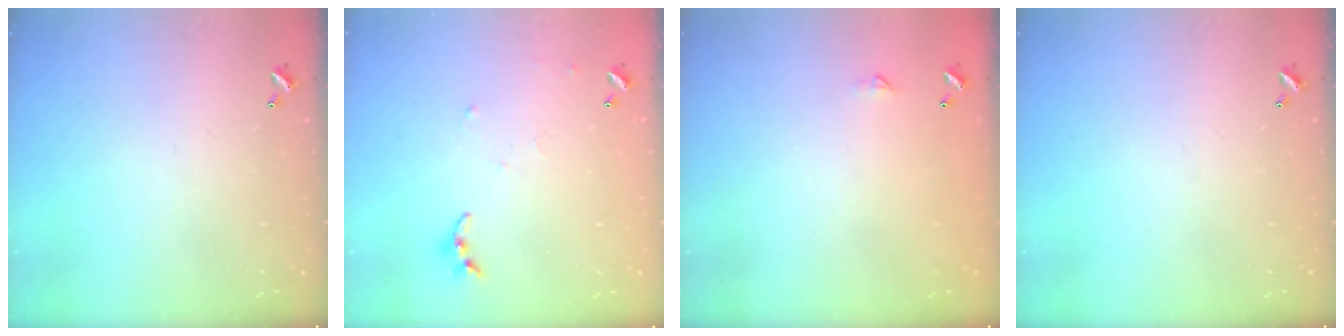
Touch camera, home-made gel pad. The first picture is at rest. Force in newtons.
{"total": 5.7, "press": 5.6, "slide": 0.6}
{"total": 2.3, "press": 2.3, "slide": 0.4}
{"total": 0.0}